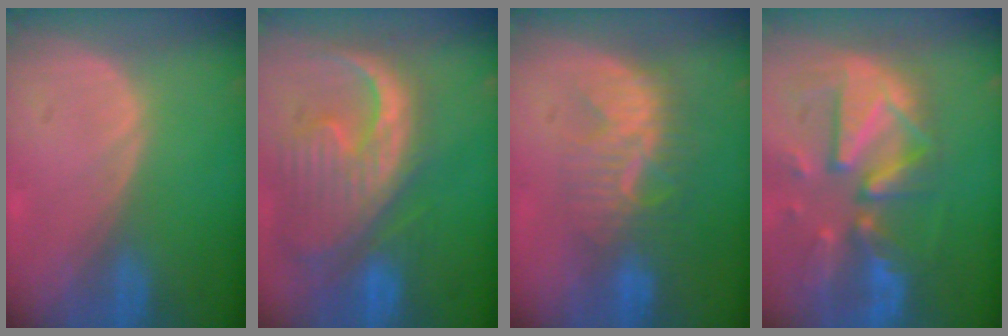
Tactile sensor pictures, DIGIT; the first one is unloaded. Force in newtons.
{"total": 13.4, "press": 11.5, "slide": 6.8}
{"total": 8.0, "press": 7.8, "slide": 2.0}
{"total": 12.4, "press": 10.8, "slide": 6.1}